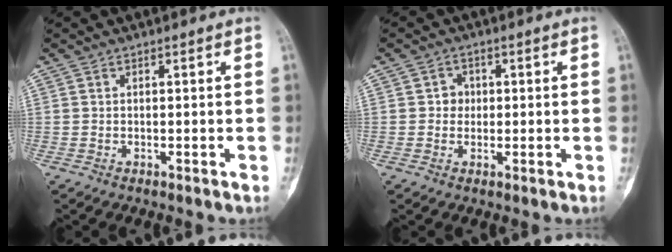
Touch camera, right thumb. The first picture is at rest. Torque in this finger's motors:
{"motor_torque": [-0.04, 0.03, 0.06, -0.07, 0.00]}